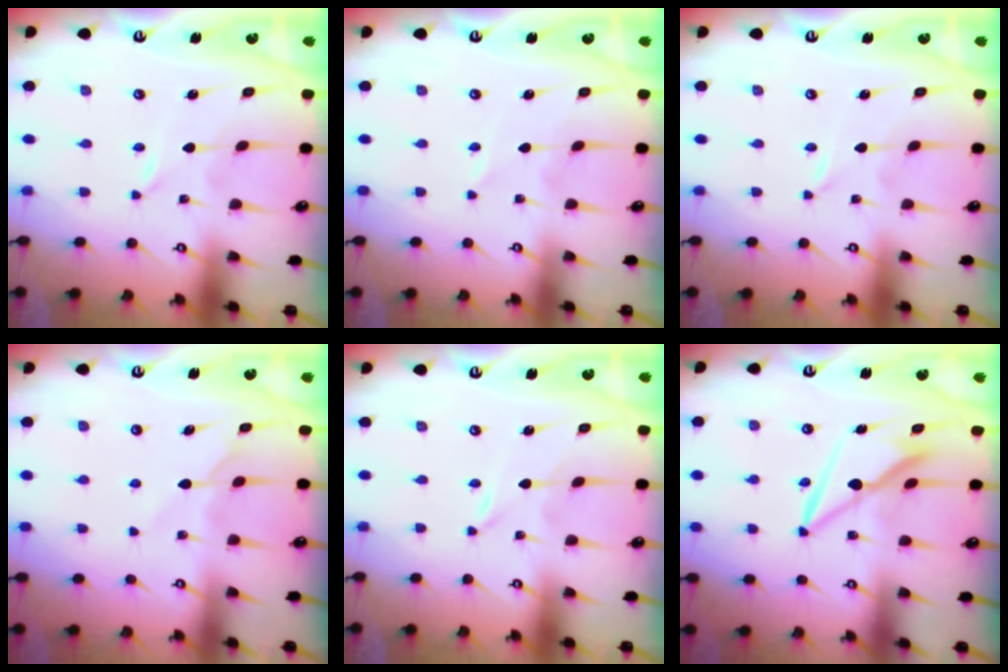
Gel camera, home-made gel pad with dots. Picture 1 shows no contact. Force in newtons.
{"total": 2.0, "press": 2.0, "slide": 0.3}
{"total": 0.0}
{"total": 5.2, "press": 5.2, "slide": 0.6}
{"total": 0.0}
{"total": 7.9, "press": 7.8, "slide": 1.1}